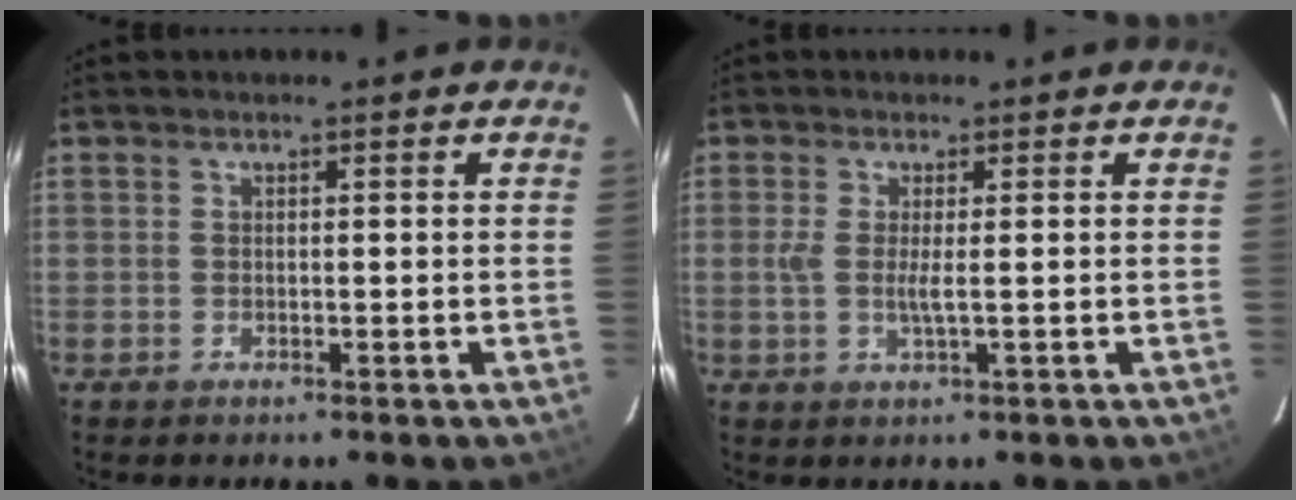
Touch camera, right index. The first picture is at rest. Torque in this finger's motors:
{"motor_torque": [-0.65, 0.19, -0.13, 0.02]}